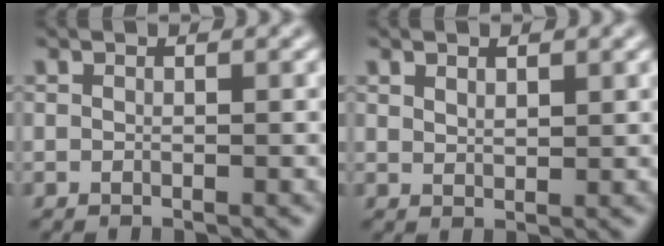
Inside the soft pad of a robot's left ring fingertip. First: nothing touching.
{"total": 1.2, "force": [1.0, 0.5, 0.5], "torque": [-0.015, 0.001, 0.019]}